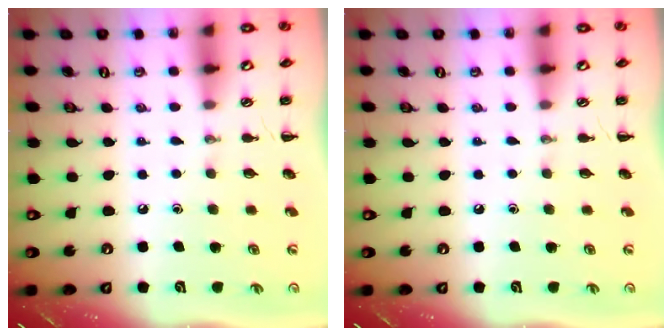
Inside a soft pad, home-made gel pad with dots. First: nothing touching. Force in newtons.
{"total": 0.0}